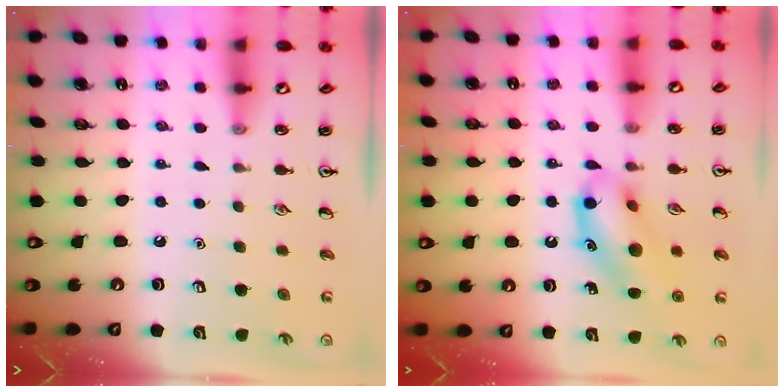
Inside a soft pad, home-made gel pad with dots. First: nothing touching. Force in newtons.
{"total": 13.3, "press": 13.2, "slide": 1.7}